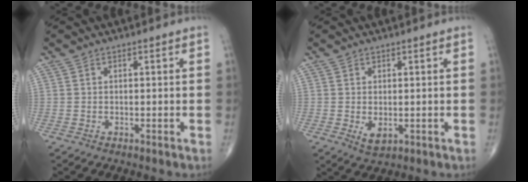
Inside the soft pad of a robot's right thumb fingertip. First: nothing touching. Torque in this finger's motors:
{"motor_torque": [-0.26, 0.21, 0.21, 0.21, 0.00]}